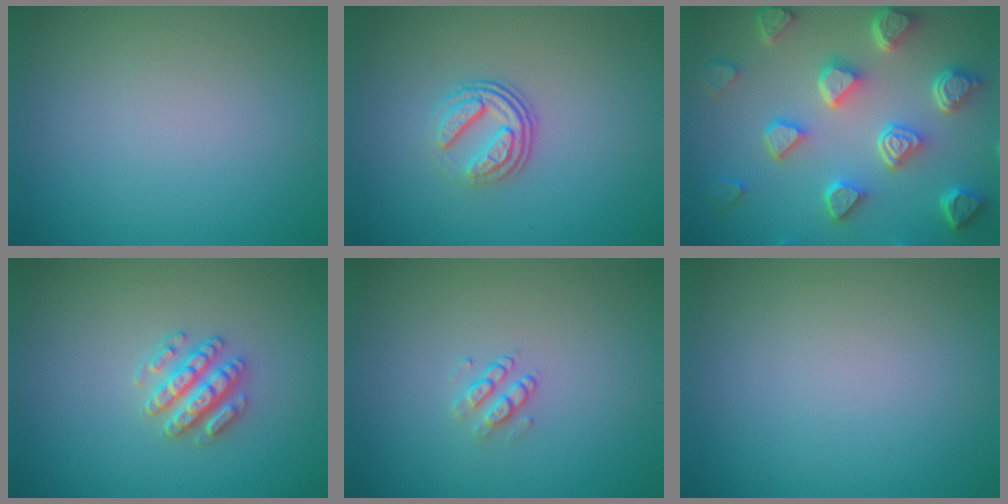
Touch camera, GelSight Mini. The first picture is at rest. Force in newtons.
{"total": 3.4, "press": 2.4, "slide": 2.5}
{"total": 7.5, "press": 5.7, "slide": 4.8}
{"total": 3.0, "press": 2.8, "slide": 1.1}
{"total": 1.4, "press": 1.0, "slide": 1.0}
{"total": 0.0}